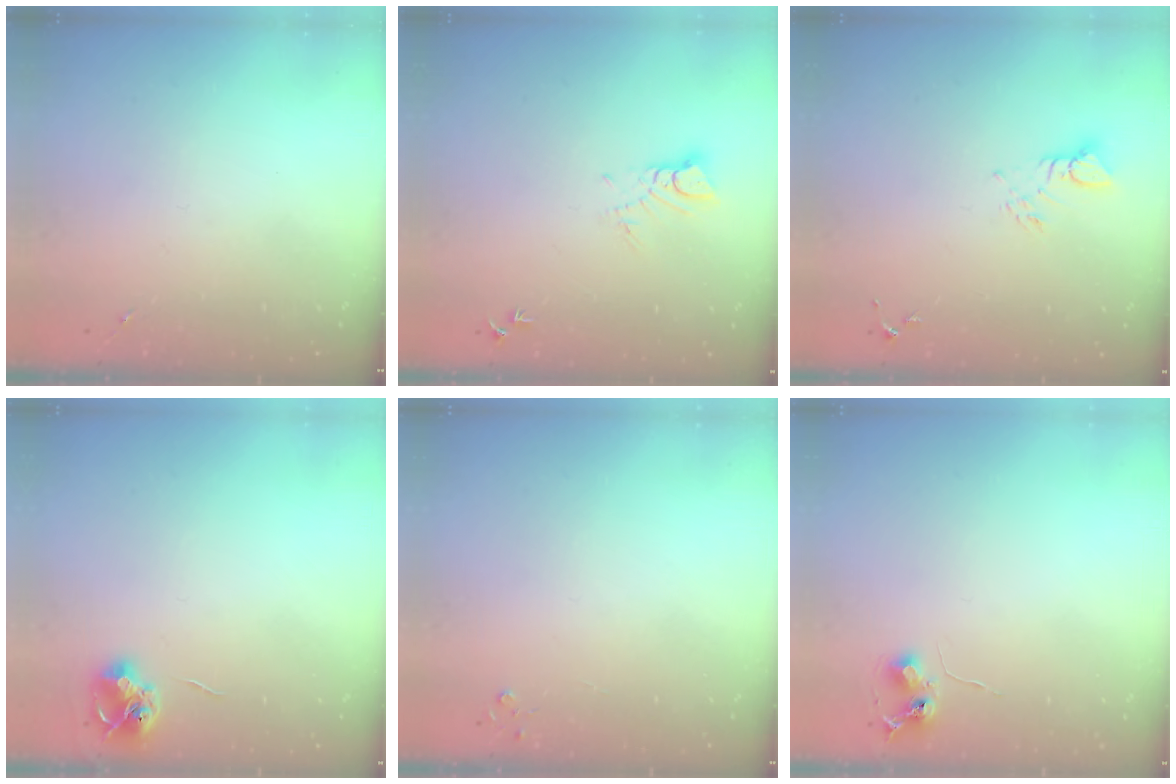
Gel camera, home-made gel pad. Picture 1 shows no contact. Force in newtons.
{"total": 4.3, "press": 4.3, "slide": 0.4}
{"total": 3.8, "press": 3.8, "slide": 0.3}
{"total": 7.3, "press": 7.3, "slide": 0.6}
{"total": 2.7, "press": 2.7, "slide": 0.3}
{"total": 6.4, "press": 6.3, "slide": 0.7}